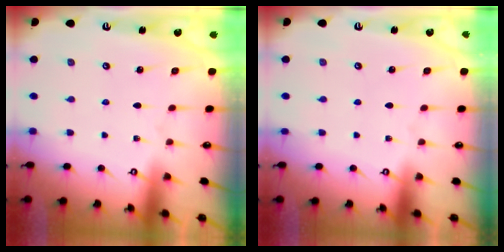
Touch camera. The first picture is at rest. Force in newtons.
{"total": 0.0}